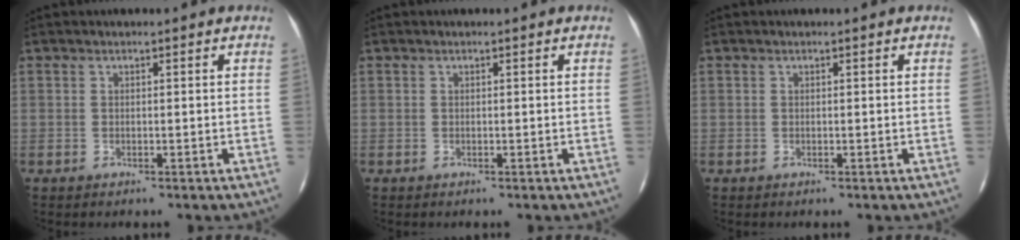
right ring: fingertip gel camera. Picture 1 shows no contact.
{"total": 0.0}
{"total": 0.0}